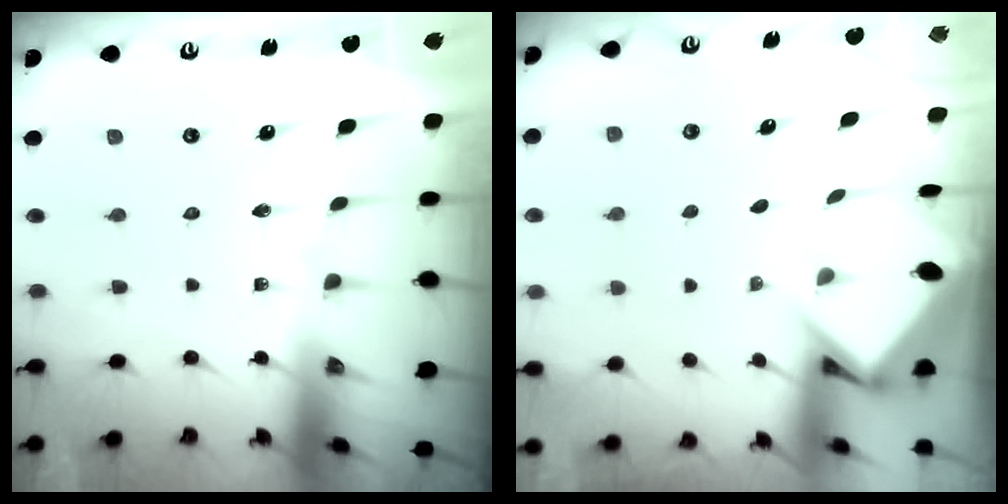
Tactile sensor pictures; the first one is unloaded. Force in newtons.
{"total": 4.0, "press": 4.0, "slide": 0.3}